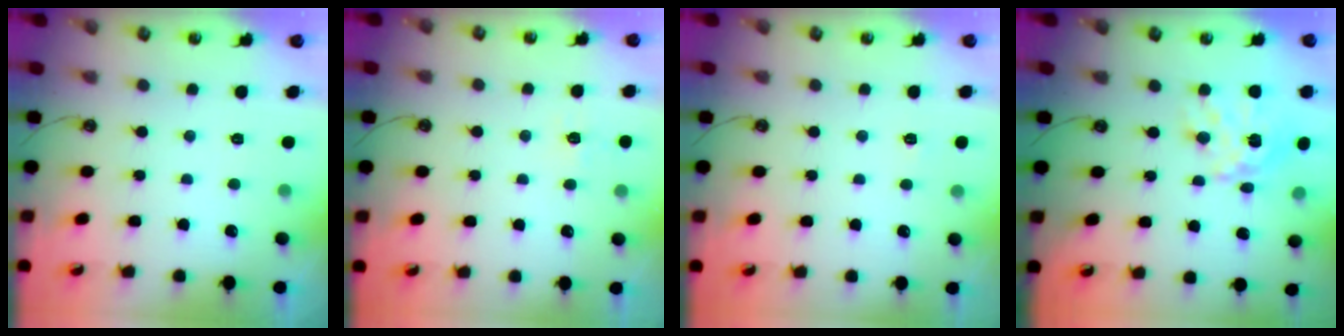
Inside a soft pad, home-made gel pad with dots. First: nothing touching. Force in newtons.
{"total": 6.3, "press": 6.3, "slide": 0.6}
{"total": 2.4, "press": 2.4, "slide": 0.4}
{"total": 14.6, "press": 14.6, "slide": 1.4}